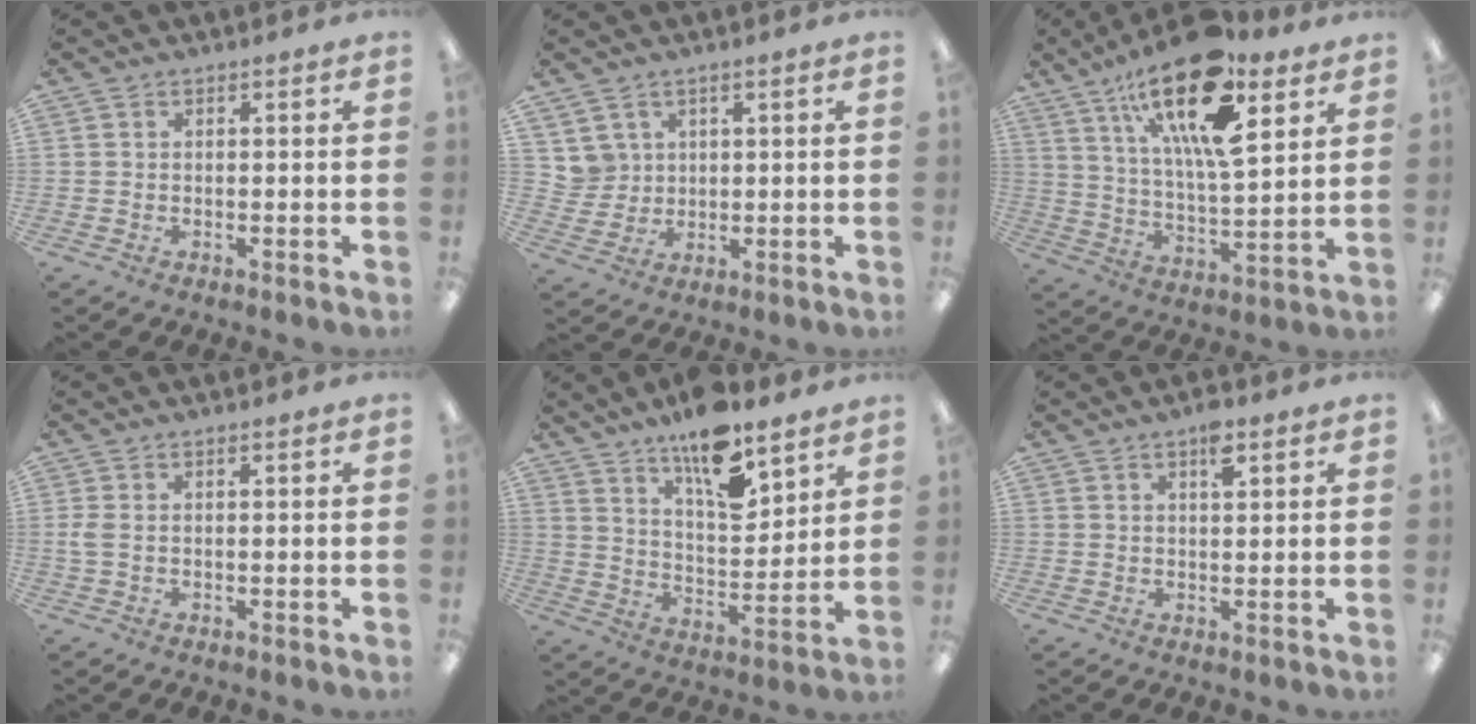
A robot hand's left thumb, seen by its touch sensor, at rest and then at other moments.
{"total": 4.7, "force": [2.8, 3.8, -0.3], "torque": [0.000, -0.012, 0.053]}
{"total": 21.8, "force": [13.0, 7.8, 15.6], "torque": [-0.261, -0.062, 0.215]}
{"total": 2.3, "force": [0.2, 0.9, 2.1], "torque": [-0.048, 0.002, 0.000]}
{"total": 14.7, "force": [11.1, 5.1, 8.3], "torque": [-0.133, -0.068, 0.190]}
{"total": 4.1, "force": [2.5, 1.4, 2.9], "torque": [-0.039, -0.007, 0.039]}